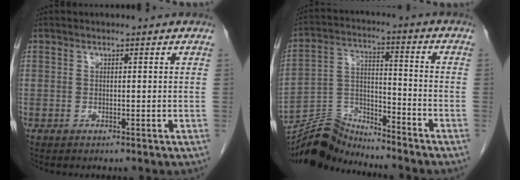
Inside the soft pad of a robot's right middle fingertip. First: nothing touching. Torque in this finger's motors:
{"motor_torque": [0.93, -1.20, 0.00, 0.01]}